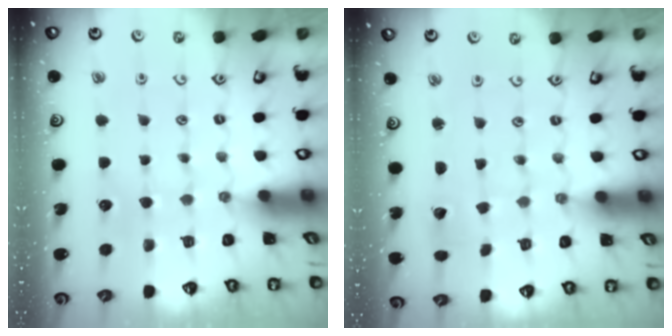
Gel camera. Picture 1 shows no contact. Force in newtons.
{"total": 0.0}